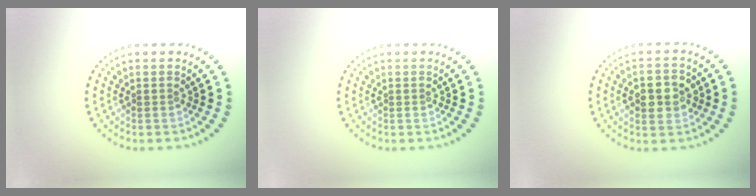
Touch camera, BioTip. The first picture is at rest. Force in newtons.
{"total": 0.0}
{"total": 3.9, "press": 3.9, "slide": 0.2}